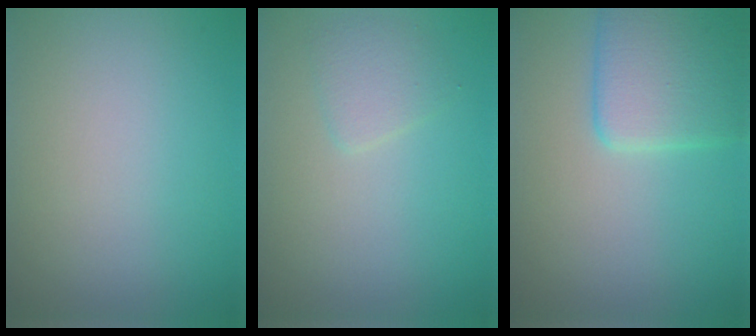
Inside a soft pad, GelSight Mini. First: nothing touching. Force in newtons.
{"total": 1.6, "press": 1.6, "slide": 0.1}
{"total": 4.9, "press": 4.9, "slide": 0.2}